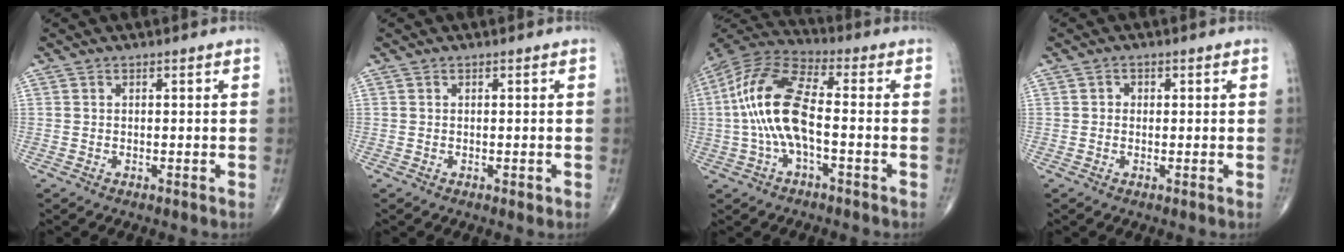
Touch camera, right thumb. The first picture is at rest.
{"total": 0.5, "force": [-0.2, 0.3, 0.4], "torque": [0.000, 0.000, -0.003]}
{"total": 14.6, "force": [-1.2, 5.6, 13.4], "torque": [-0.291, 0.039, -0.029]}
{"total": 1.1, "force": [0.1, 1.0, 0.4], "torque": [0.000, 0.003, -0.002]}